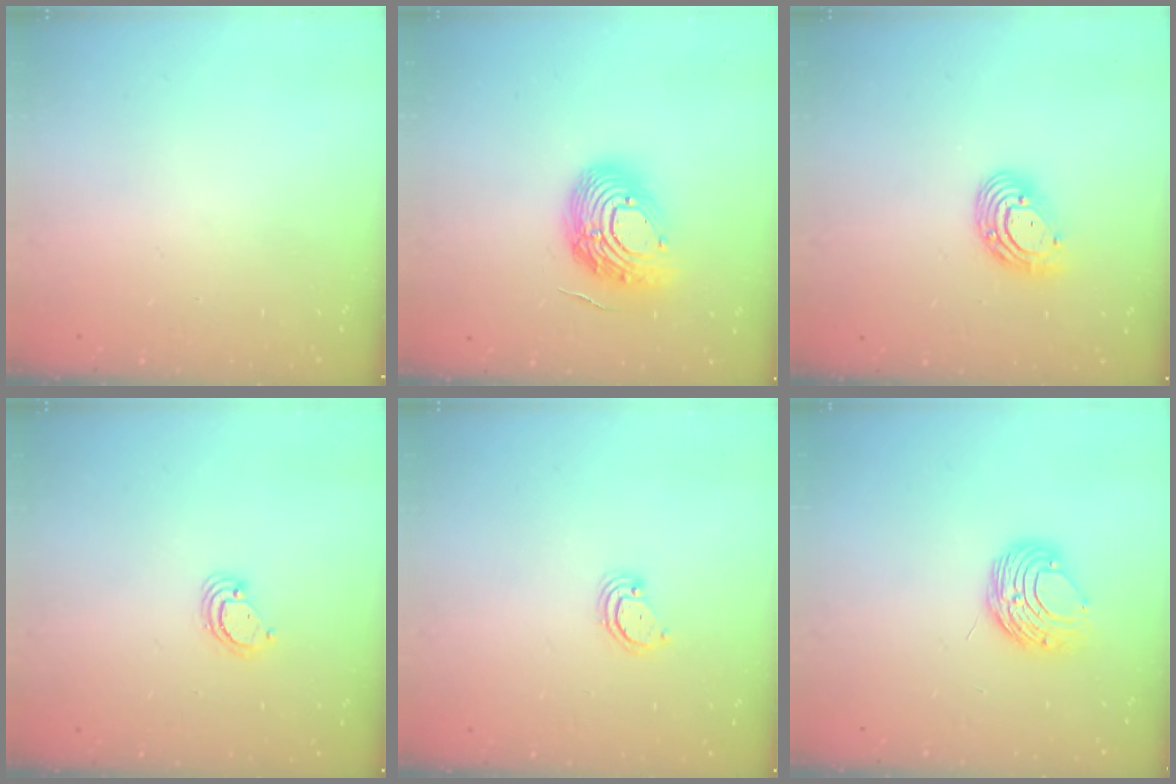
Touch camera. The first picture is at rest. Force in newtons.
{"total": 16.5, "press": 16.4, "slide": 1.4}
{"total": 9.9, "press": 9.8, "slide": 1.2}
{"total": 3.8, "press": 3.8, "slide": 0.1}
{"total": 2.9, "press": 2.9, "slide": 0.2}
{"total": 8.8, "press": 8.8, "slide": 0.8}